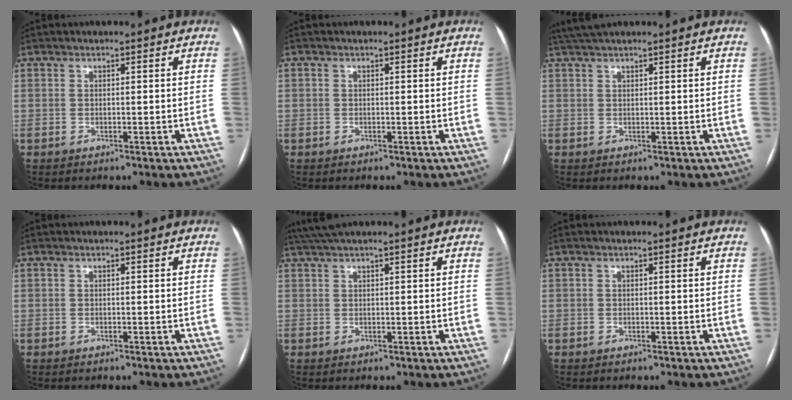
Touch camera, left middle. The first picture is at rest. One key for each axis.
{"total": 0.0}
{"total": 3.6, "fx": 3.2, "fy": 0.2, "fz": 1.7, "tx": -0.037, "ty": 0.027, "tz": 0.064}
{"total": 0.0}
{"total": 3.6, "fx": 3.0, "fy": -0.2, "fz": 2.0, "tx": -0.043, "ty": 0.026, "tz": 0.061}
{"total": 0.0}